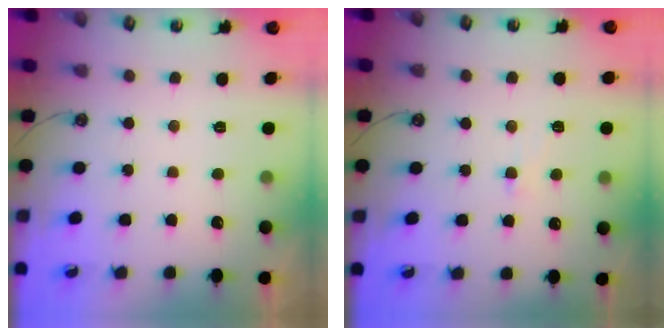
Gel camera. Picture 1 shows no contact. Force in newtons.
{"total": 1.2, "press": 1.0, "slide": 0.6}